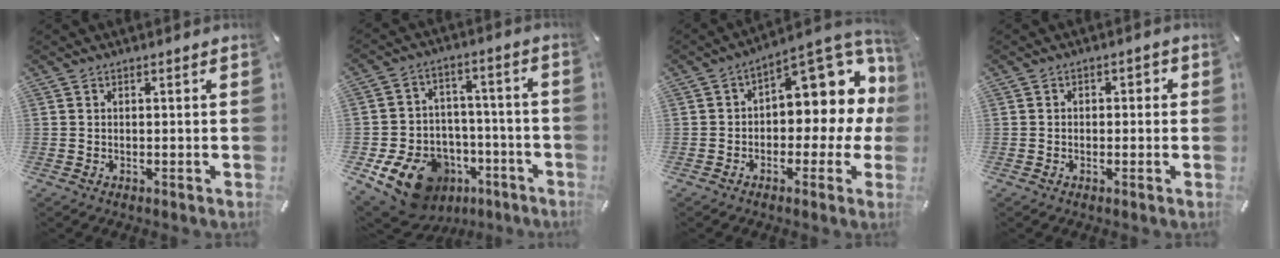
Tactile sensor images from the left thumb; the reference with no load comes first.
{"total": 15.4, "force": [-7.9, 11.3, 6.8], "torque": [-0.100, 0.045, -0.121]}
{"total": 12.4, "force": [5.5, 6.8, 8.8], "torque": [-0.104, -0.056, 0.089]}
{"total": 1.9, "force": [-0.9, 1.4, 1.0], "torque": [-0.018, 0.012, -0.021]}